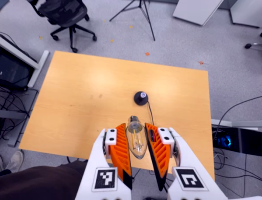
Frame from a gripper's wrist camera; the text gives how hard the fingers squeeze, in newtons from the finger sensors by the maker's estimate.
{"total": 12.4, "left": 13.3, "right": 11.5}